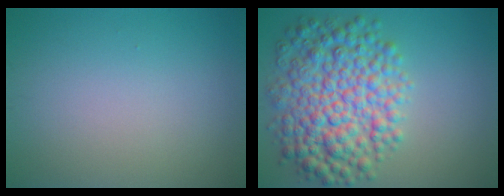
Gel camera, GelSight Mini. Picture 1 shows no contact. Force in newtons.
{"total": 9.0, "press": 9.0, "slide": 0.0}